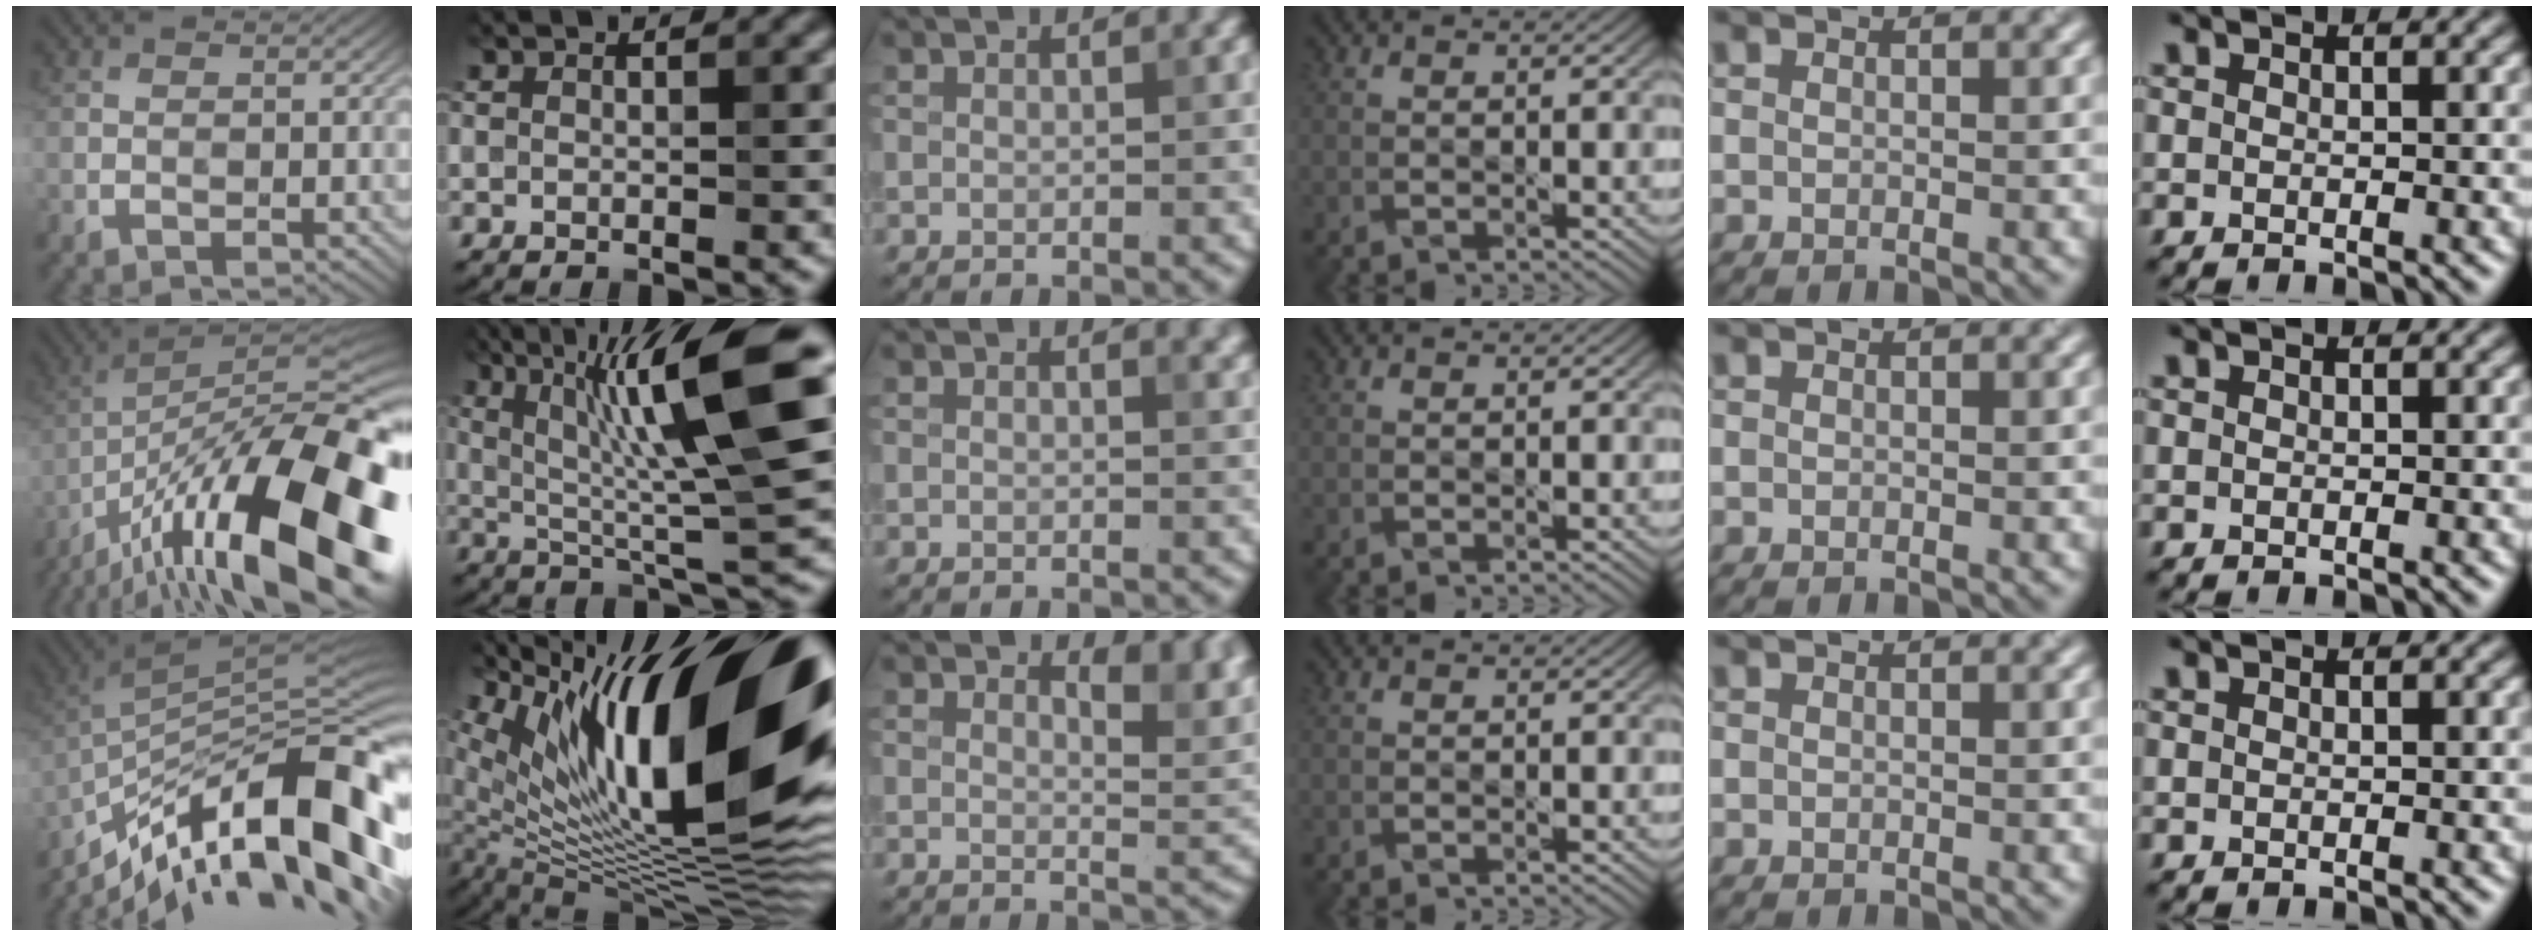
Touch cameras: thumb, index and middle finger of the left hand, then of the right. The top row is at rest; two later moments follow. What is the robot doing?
{"motion": "dispense", "object": "syringe"}